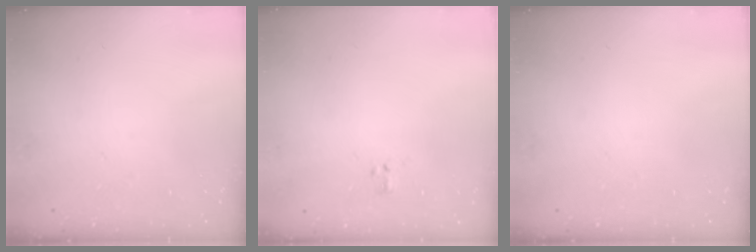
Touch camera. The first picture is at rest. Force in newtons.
{"total": 1.2, "press": 1.1, "slide": 0.6}
{"total": 0.0}